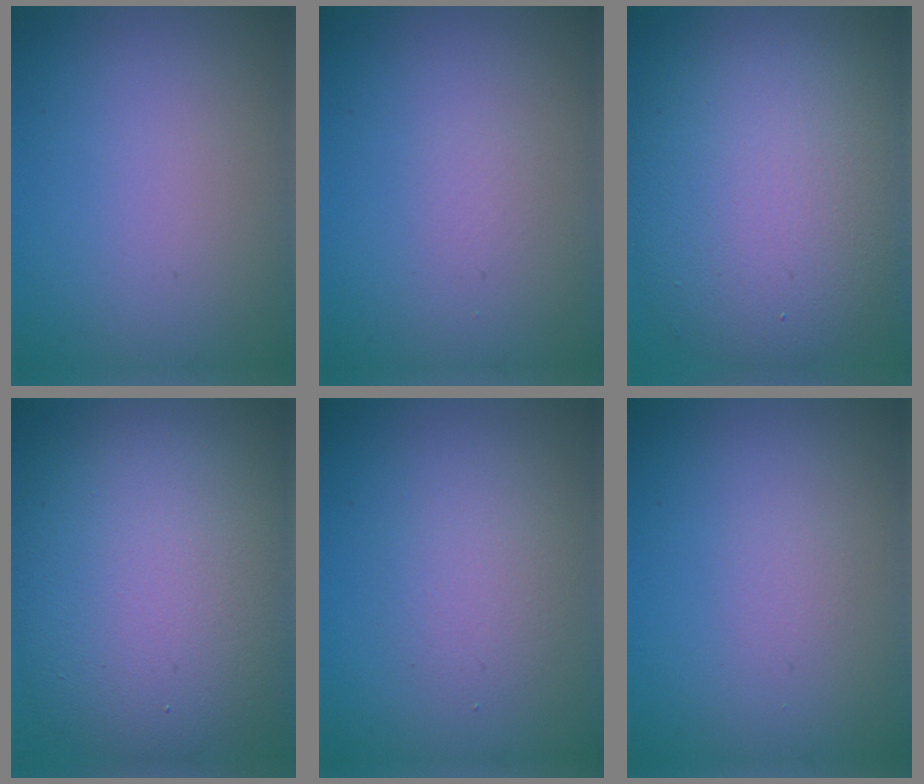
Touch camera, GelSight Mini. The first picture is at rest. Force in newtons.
{"total": 0.6, "press": 0.6, "slide": 0.0}
{"total": 12.6, "press": 12.6, "slide": 0.9}
{"total": 13.7, "press": 13.7, "slide": 0.7}
{"total": 2.0, "press": 2.0, "slide": 0.1}
{"total": 0.6, "press": 0.6, "slide": 0.1}